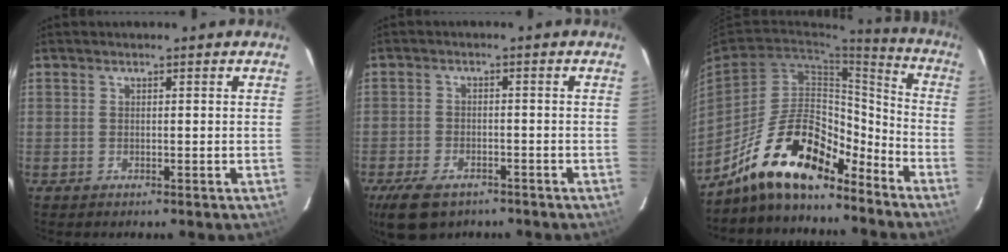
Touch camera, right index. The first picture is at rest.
{"total": 9.0, "force": [-6.2, 4.7, 4.6], "torque": [-0.116, -0.013, -0.105]}
{"total": 18.0, "force": [-13.9, 5.9, 9.9], "torque": [-0.189, 0.014, -0.243]}